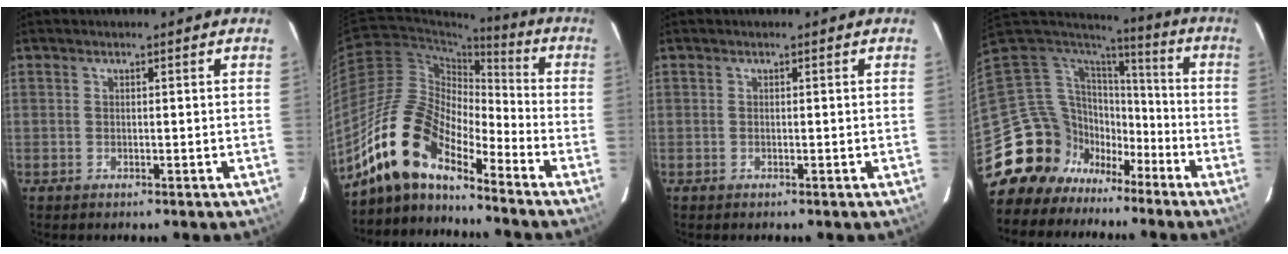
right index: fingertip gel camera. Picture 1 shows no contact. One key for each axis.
{"total": 14.7, "fx": -11.8, "fy": 4.9, "fz": 7.3, "tx": -0.127, "ty": 0.003, "tz": -0.238}
{"total": 0.0}
{"total": 16.6, "fx": -10.1, "fy": 12.7, "fz": 3.7, "tx": -0.108, "ty": 0.031, "tz": -0.168}